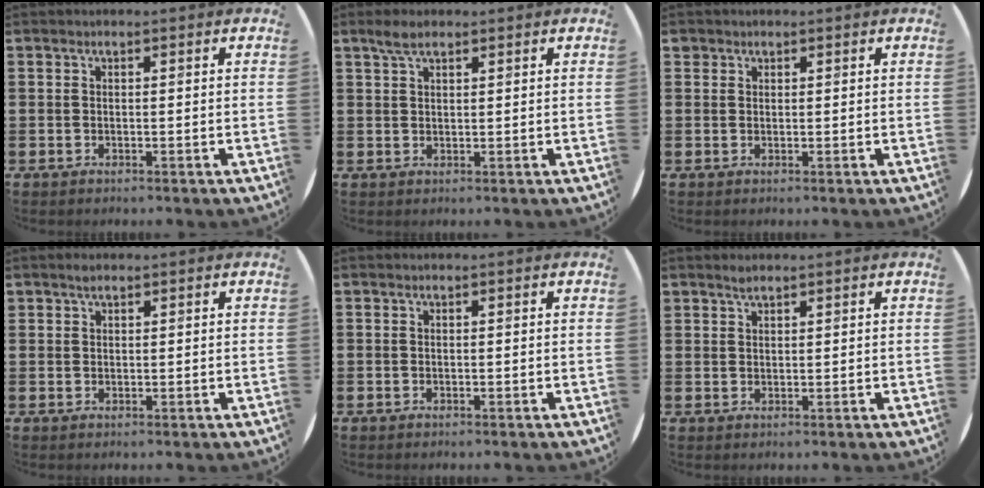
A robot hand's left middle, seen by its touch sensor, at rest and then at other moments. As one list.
[{"total": 2.5, "force": [1.8, 0.9, 1.5], "torque": [-0.033, 0.006, 0.032]}, {"total": 0.8, "force": [0.6, 0.5, 0.0], "torque": [-0.002, 0.003, 0.013]}, {"total": 1.0, "force": [0.8, 0.4, 0.2], "torque": [0.001, -0.001, 0.014]}, {"total": 0.0}, {"total": 1.2, "force": [1.1, 0.3, 0.1], "torque": [0.004, -0.003, 0.020]}]